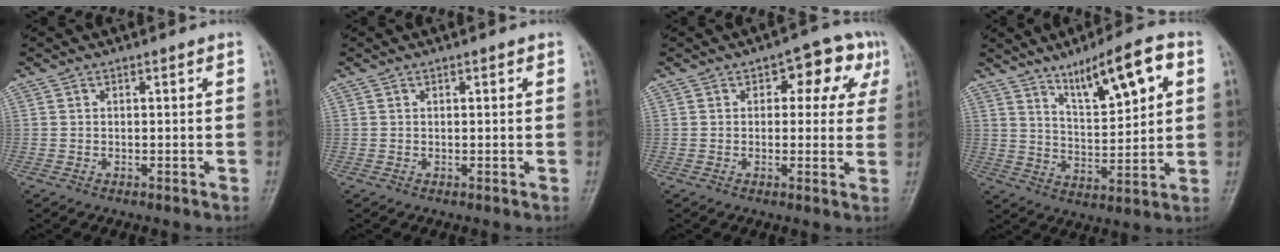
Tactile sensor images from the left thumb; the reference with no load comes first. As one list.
[{"total": 0.6, "force": [0.3, 0.2, 0.4], "torque": [-0.007, 0.000, 0.002]}, {"total": 8.7, "force": [3.0, 5.1, 6.3], "torque": [-0.027, 0.010, 0.026]}, {"total": 12.8, "force": [6.4, 3.6, 10.5], "torque": [-0.151, -0.024, 0.109]}]